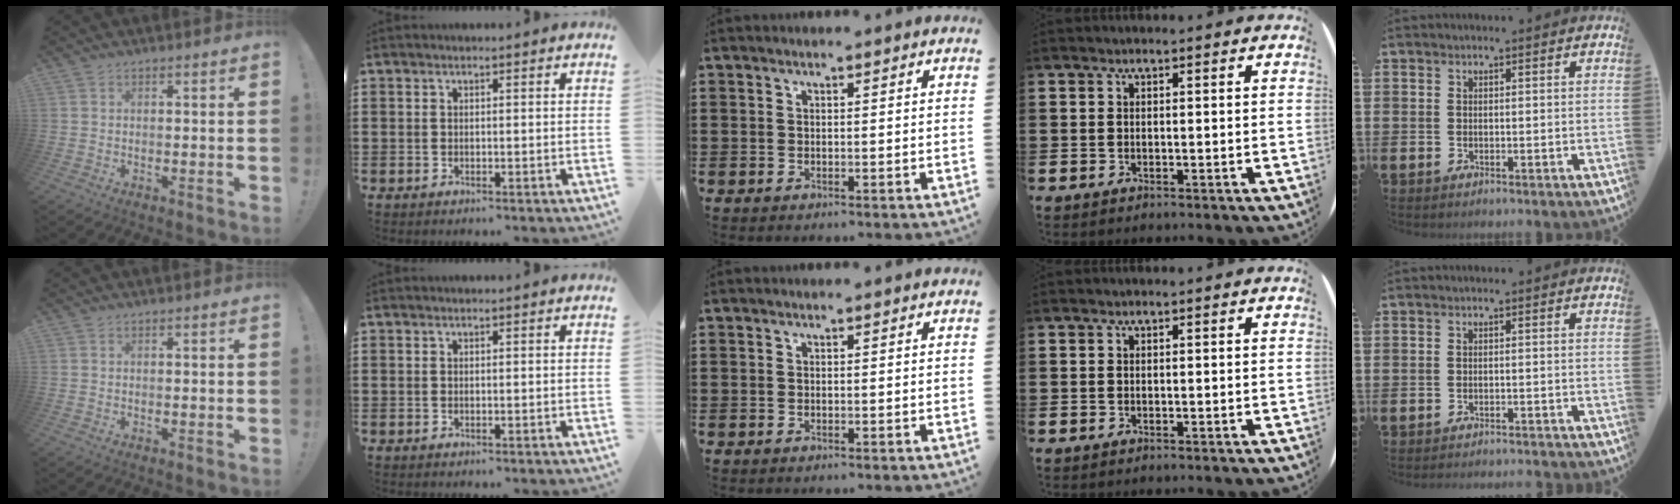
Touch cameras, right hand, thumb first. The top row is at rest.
{"little": {"total": 1.1, "force": [-1.1, -0.1, 0.0], "torque": [-0.001, 0.001, -0.022]}}